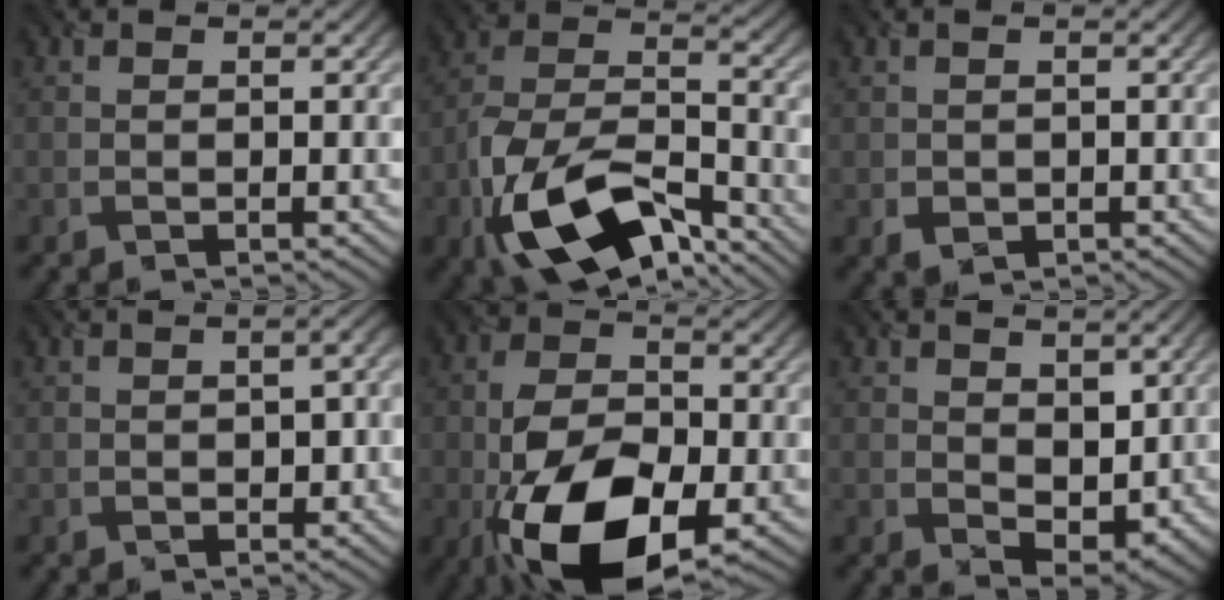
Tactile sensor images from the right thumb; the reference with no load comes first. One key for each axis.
{"total": 16.8, "fx": -9.1, "fy": 8.1, "fz": 11.6, "tx": -0.238, "ty": -0.024, "tz": -0.180}
{"total": 1.4, "fx": -0.1, "fy": 1.3, "fz": 0.6, "tx": -0.018, "ty": -0.008, "tz": 0.002}
{"total": 3.1, "fx": 0.0, "fy": 1.9, "fz": 2.5, "tx": -0.034, "ty": -0.004, "tz": 0.009}
{"total": 15.4, "fx": -6.0, "fy": 8.1, "fz": 11.7, "tx": -0.236, "ty": -0.026, "tz": -0.113}
{"total": 4.7, "fx": 1.3, "fy": 3.2, "fz": 3.3, "tx": -0.065, "ty": -0.012, "tz": 0.024}